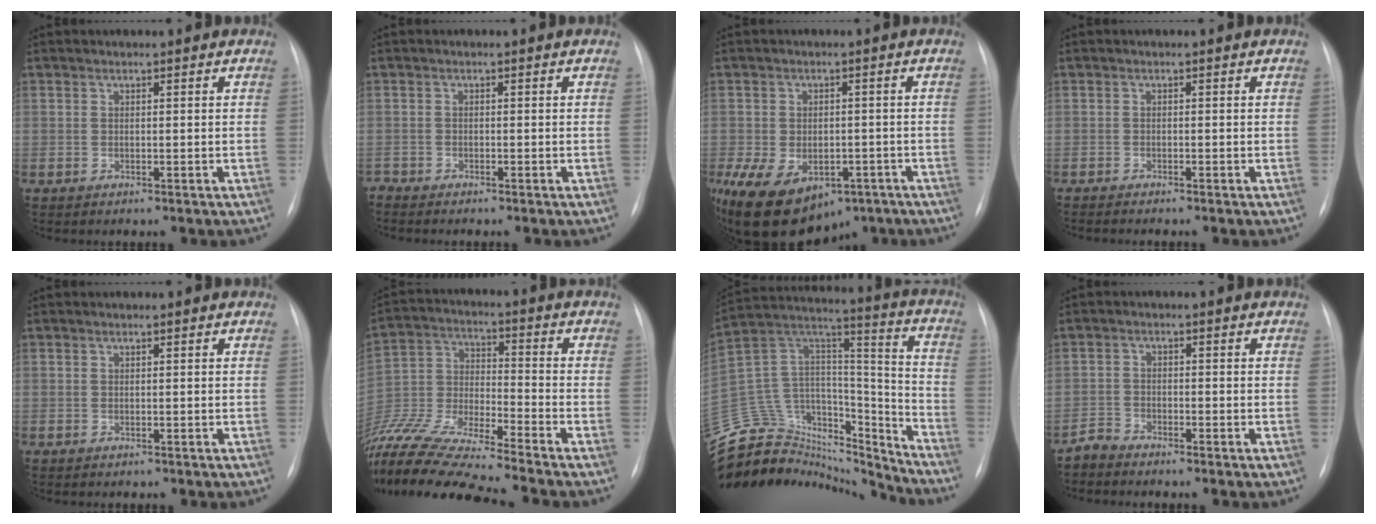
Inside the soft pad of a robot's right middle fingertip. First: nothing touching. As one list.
[{"total": 0.9, "force": [-0.9, -0.2, -0.1], "torque": [0.002, -0.003, -0.017]}, {"total": 16.4, "force": [-8.8, 10.5, 9.0], "torque": [-0.206, -0.014, -0.120]}, {"total": 2.8, "force": [-2.4, 0.1, 1.4], "torque": [-0.020, -0.004, -0.030]}, {"total": 0.0}, {"total": 17.9, "force": [-16.0, -1.0, 7.9], "torque": [-0.180, -0.016, -0.299]}, {"total": 33.2, "force": [-29.7, 10.8, 10.1], "torque": [-0.235, 0.022, -0.457]}, {"total": 1.8, "force": [-1.8, 0.2, -0.3], "torque": [0.010, -0.004, -0.037]}]